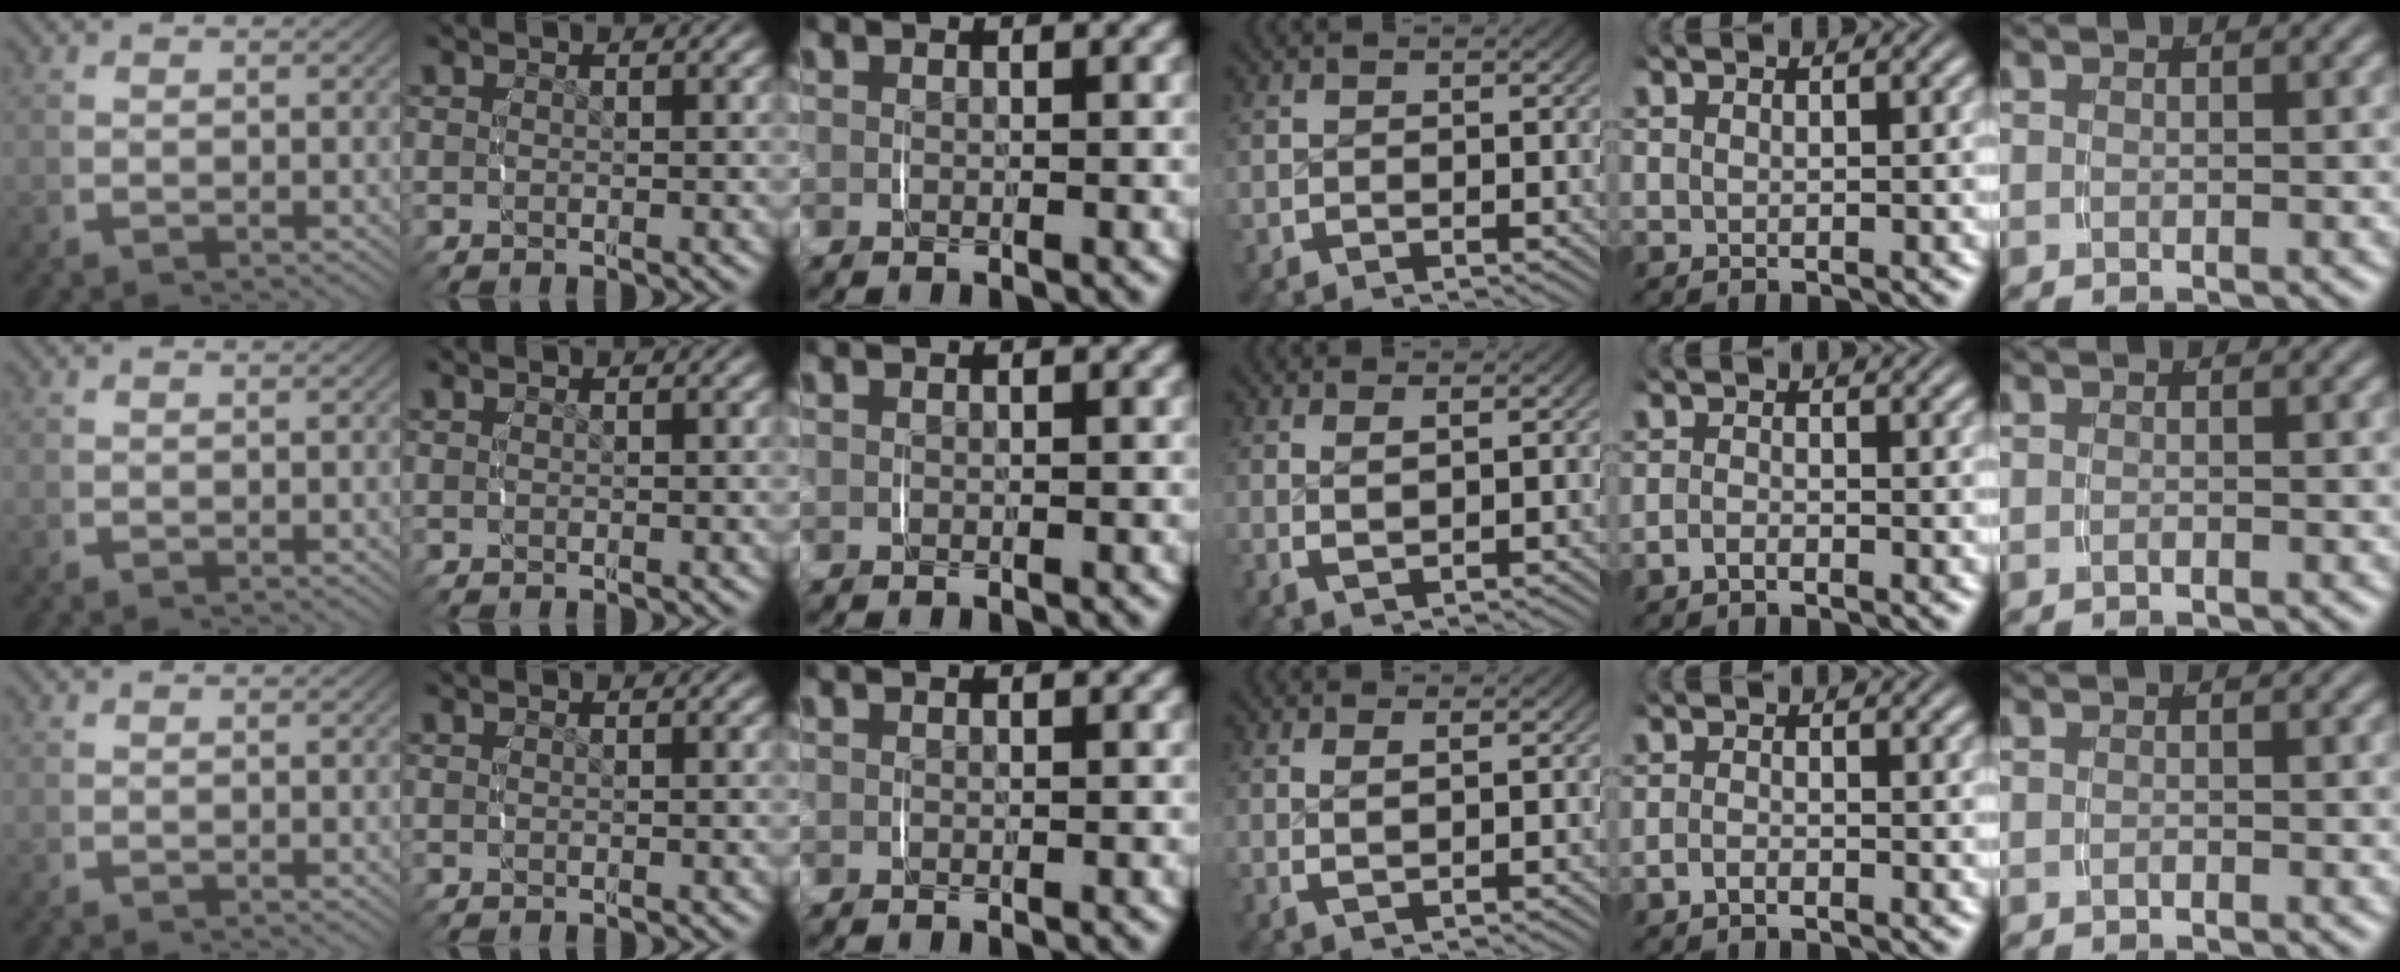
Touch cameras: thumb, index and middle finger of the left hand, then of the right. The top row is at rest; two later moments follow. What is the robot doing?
{"motion": "lift_and_place", "object": "pen bag"}